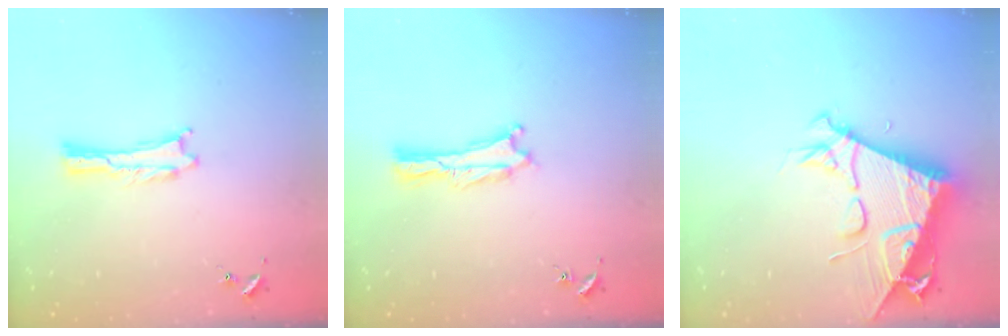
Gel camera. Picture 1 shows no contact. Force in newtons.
{"total": 0.0}
{"total": 9.4, "press": 9.4, "slide": 0.9}